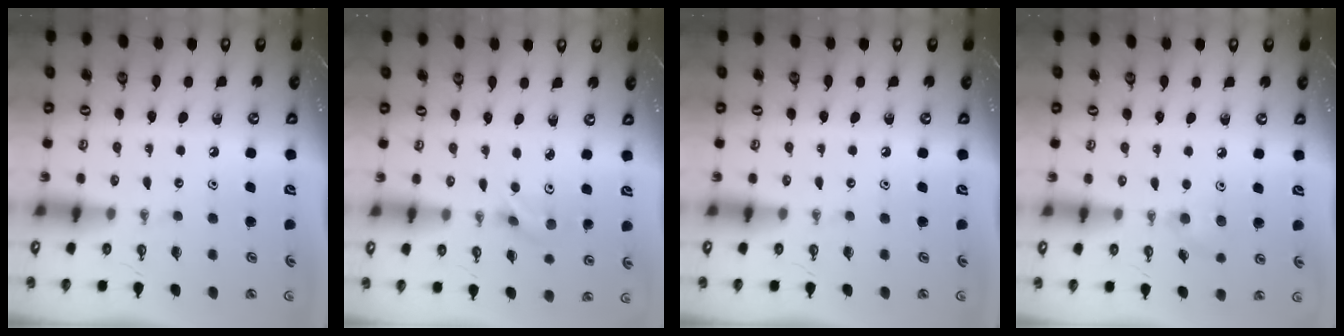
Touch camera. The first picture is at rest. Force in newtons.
{"total": 2.2, "press": 2.2, "slide": 0.1}
{"total": 0.0}
{"total": 6.4, "press": 6.3, "slide": 1.6}